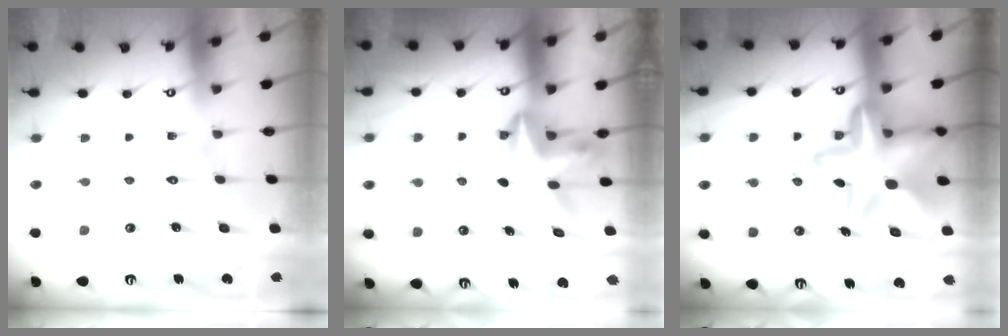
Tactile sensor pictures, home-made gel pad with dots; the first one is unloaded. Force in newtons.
{"total": 3.9, "press": 3.8, "slide": 0.3}
{"total": 16.3, "press": 16.0, "slide": 3.0}